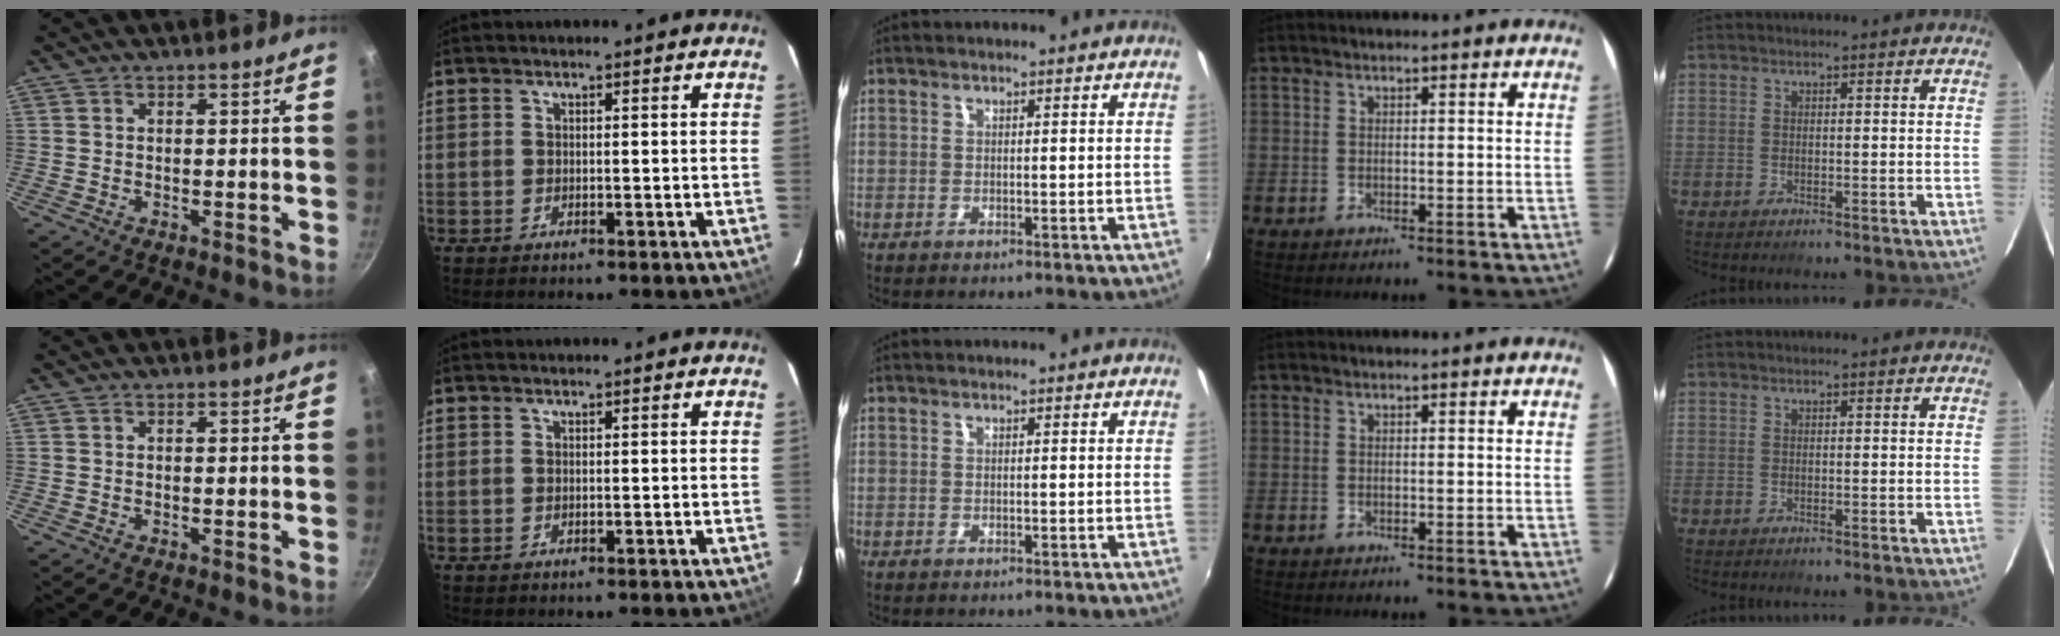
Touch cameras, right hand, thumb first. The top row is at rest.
{}